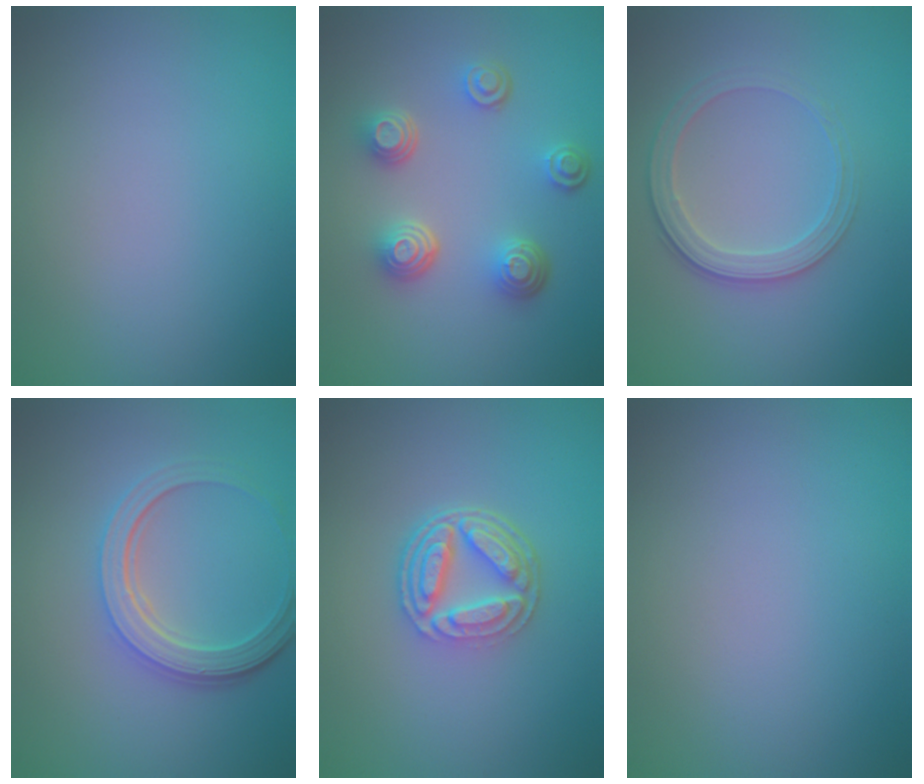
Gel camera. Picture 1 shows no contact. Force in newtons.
{"total": 4.6, "press": 3.5, "slide": 3.0}
{"total": 2.8, "press": 2.7, "slide": 0.8}
{"total": 4.7, "press": 3.5, "slide": 3.1}
{"total": 5.0, "press": 3.8, "slide": 3.3}
{"total": 0.0}